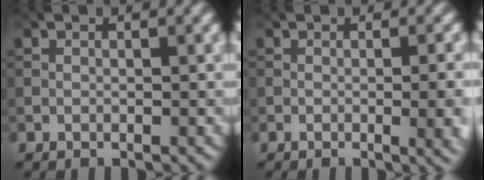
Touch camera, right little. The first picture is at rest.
{"total": 6.1, "force": [-0.8, 2.6, 5.5], "torque": [-0.042, -0.008, -0.001]}